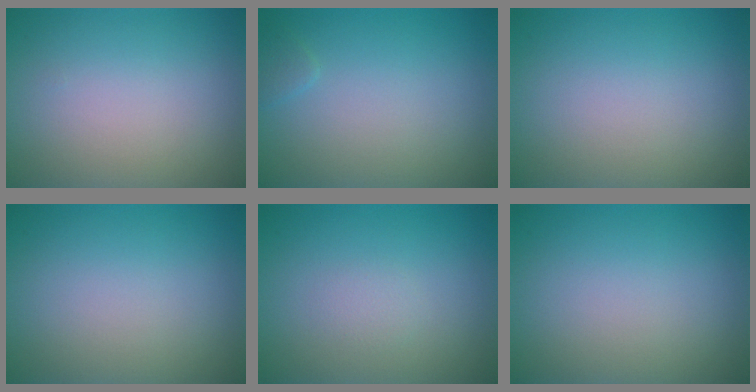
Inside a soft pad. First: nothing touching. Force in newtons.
{"total": 0.7, "press": 0.7, "slide": 0.0}
{"total": 0.0}
{"total": 0.0}
{"total": 0.8, "press": 0.8, "slide": 0.1}
{"total": 0.0}